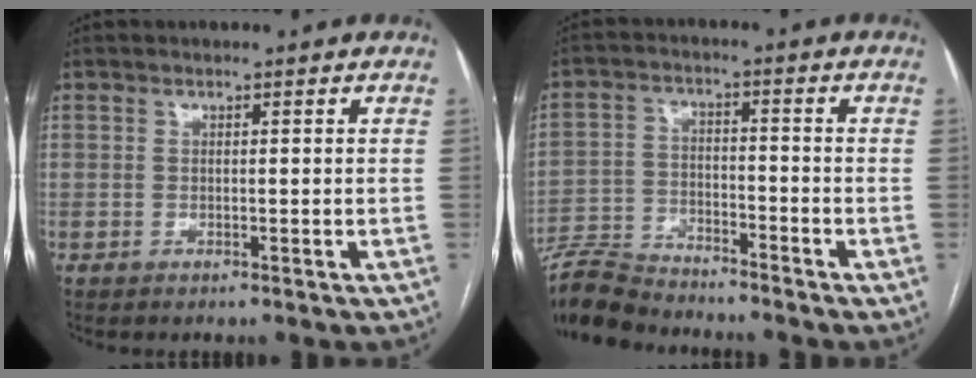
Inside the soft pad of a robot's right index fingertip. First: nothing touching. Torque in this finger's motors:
{"motor_torque": [-0.24, -0.24, -1.00, -0.21]}